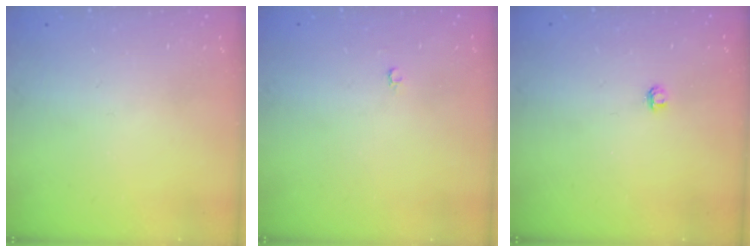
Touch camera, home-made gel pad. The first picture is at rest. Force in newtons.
{"total": 2.0, "press": 2.0, "slide": 0.4}
{"total": 2.8, "press": 2.8, "slide": 0.3}